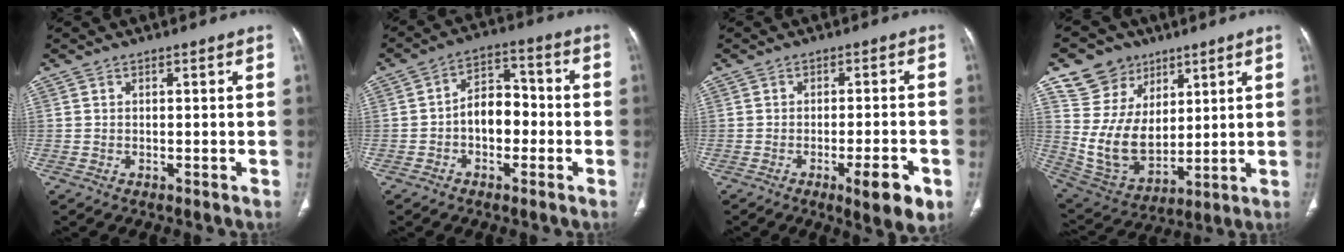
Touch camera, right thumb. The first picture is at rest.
{"total": 7.9, "force": [-1.6, 5.3, 5.6], "torque": [-0.061, 0.034, -0.039]}
{"total": 7.8, "force": [-3.5, 1.7, 6.7], "torque": [-0.090, 0.003, -0.044]}
{"total": 15.6, "force": [7.7, 12.4, 5.7], "torque": [-0.070, -0.039, 0.162]}